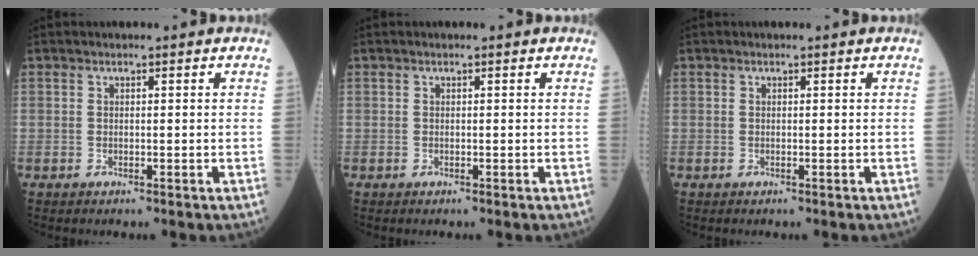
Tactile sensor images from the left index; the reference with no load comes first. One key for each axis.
{"total": 0.0}
{"total": 0.0}